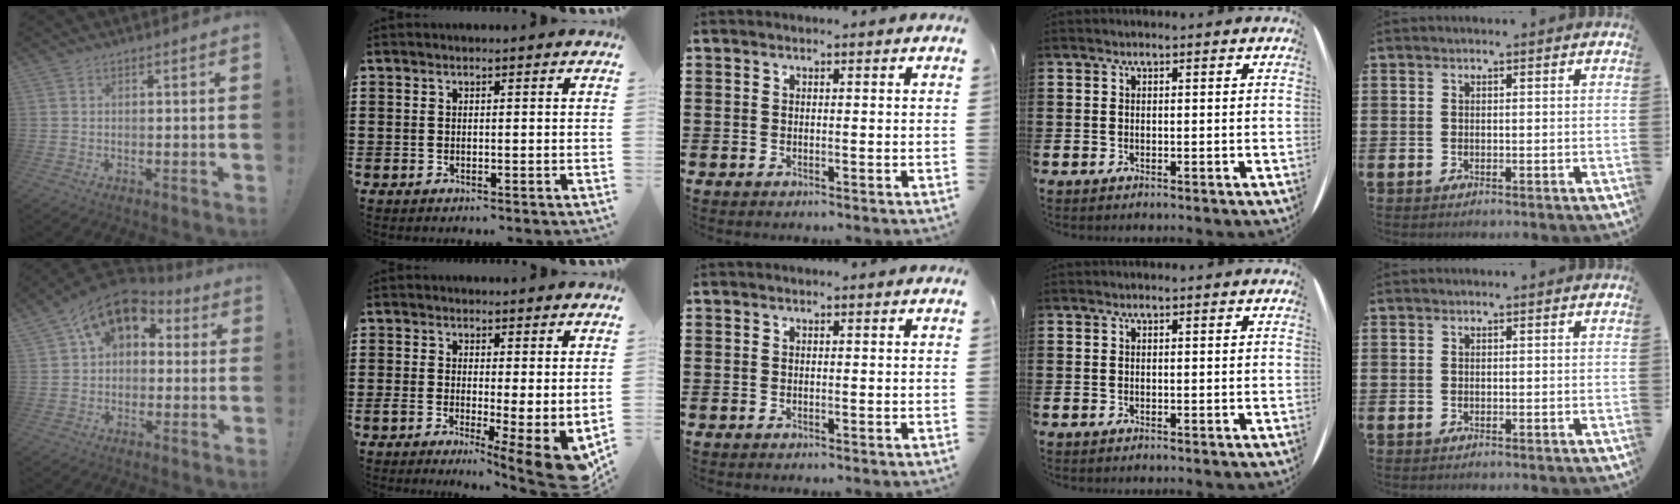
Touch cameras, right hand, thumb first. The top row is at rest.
{"thumb": {"total": 13.1, "force": [6.8, 8.6, 7.2], "torque": [-0.110, -0.037, 0.126]}, "index": {"total": 4.4, "force": [-0.9, 1.5, 4.1], "torque": [-0.062, -0.024, -0.016]}}